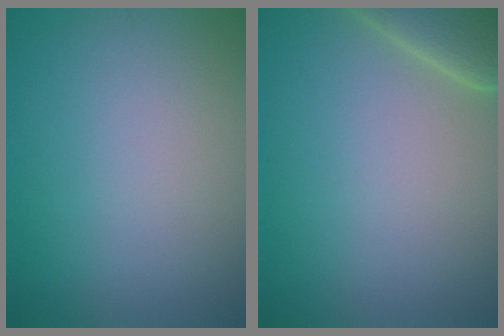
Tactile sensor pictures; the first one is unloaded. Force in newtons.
{"total": 4.4, "press": 4.4, "slide": 0.5}